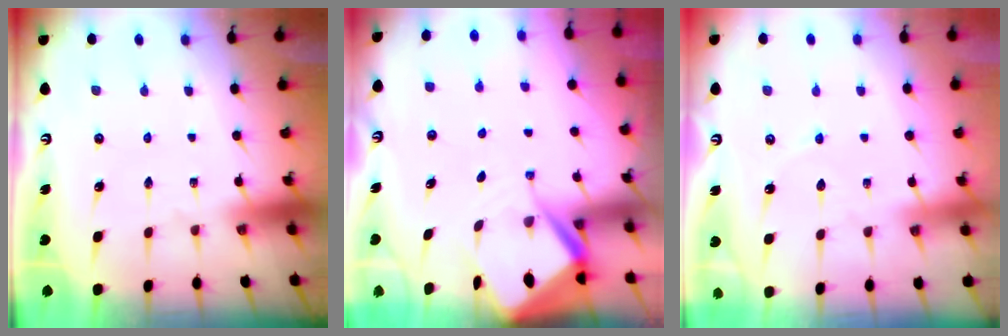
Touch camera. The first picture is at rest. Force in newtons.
{"total": 7.4, "press": 7.4, "slide": 0.7}
{"total": 2.4, "press": 2.4, "slide": 0.4}